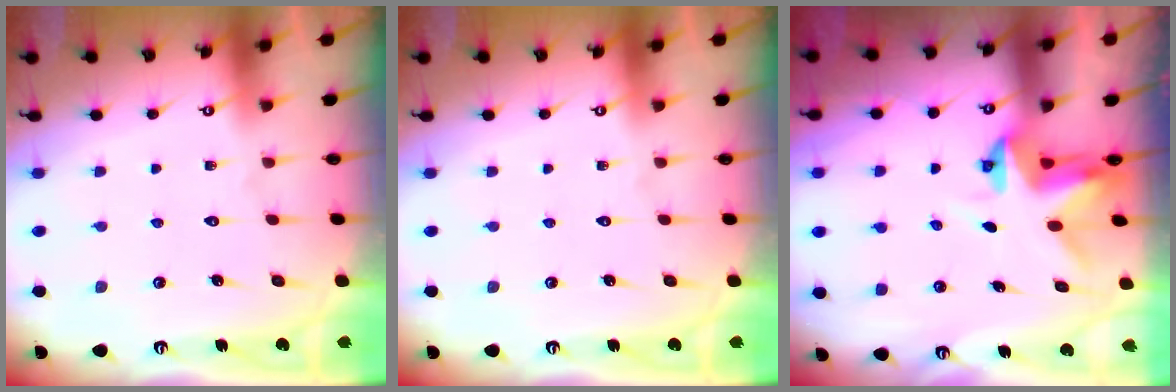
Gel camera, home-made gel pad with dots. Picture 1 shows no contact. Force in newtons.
{"total": 0.0}
{"total": 3.9, "press": 3.9, "slide": 0.2}